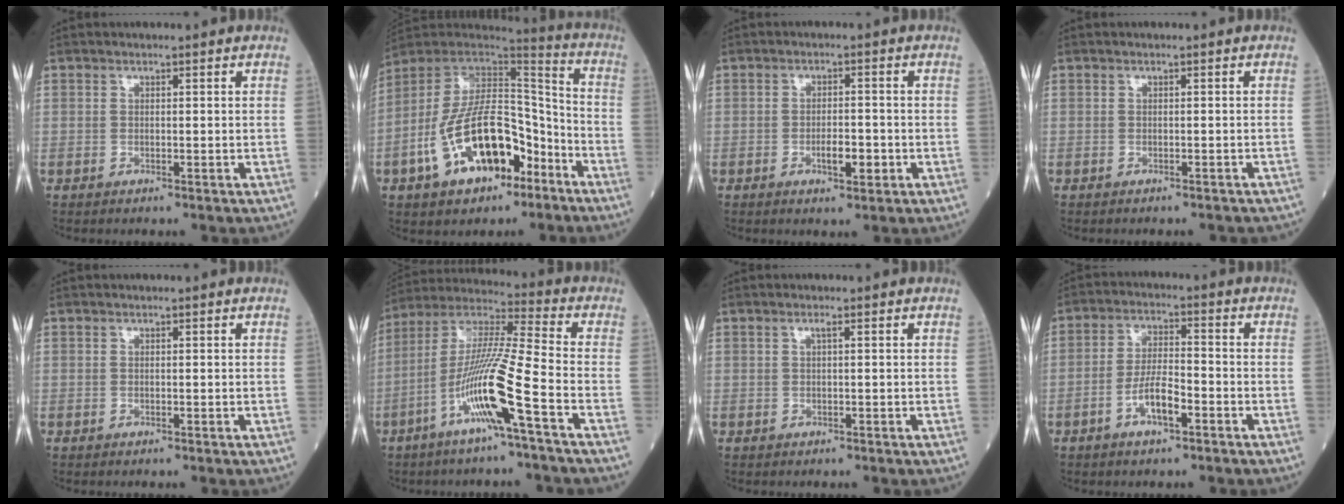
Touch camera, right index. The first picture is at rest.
{"total": 17.9, "force": [-8.0, 8.6, 13.5], "torque": [-0.256, 0.021, -0.129]}
{"total": 3.6, "force": [-1.2, 1.2, 3.2], "torque": [-0.049, 0.003, -0.017]}
{"total": 4.4, "force": [-4.0, 1.3, 1.5], "torque": [-0.021, -0.007, -0.040]}
{"total": 0.0}
{"total": 13.9, "force": [-5.7, -0.8, 12.6], "torque": [-0.253, 0.001, -0.114]}
{"total": 0.6, "force": [0.2, -0.1, 0.5], "torque": [-0.011, 0.002, 0.003]}
{"total": 5.8, "force": [-2.8, 1.7, 4.9], "torque": [-0.099, 0.007, -0.052]}